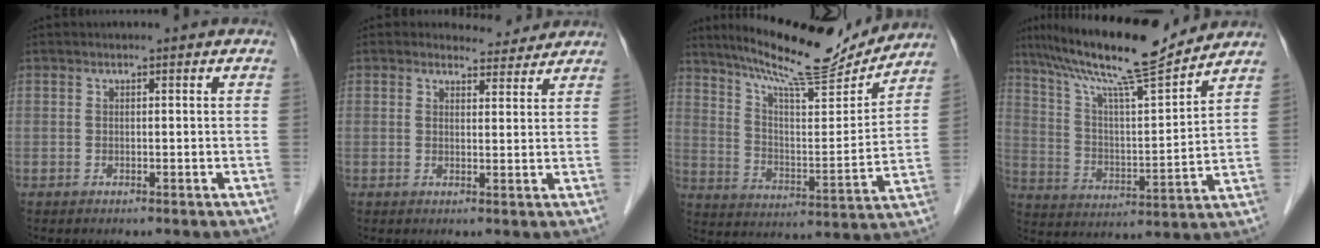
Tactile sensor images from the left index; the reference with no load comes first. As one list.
[{"total": 3.4, "force": [3.2, 1.1, -0.4], "torque": [0.000, 0.002, 0.039]}, {"total": 17.9, "force": [16.3, 1.9, 7.1], "torque": [-0.124, -0.016, 0.252]}, {"total": 17.4, "force": [14.9, 0.3, 9.0], "torque": [-0.159, 0.007, 0.248]}]